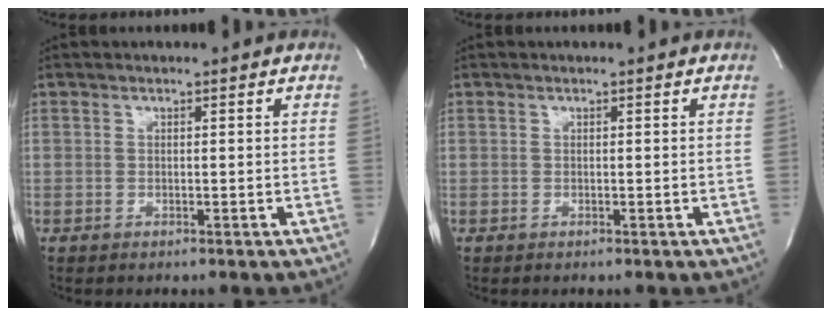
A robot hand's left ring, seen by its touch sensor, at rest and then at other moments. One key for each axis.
{"total": 0.0}